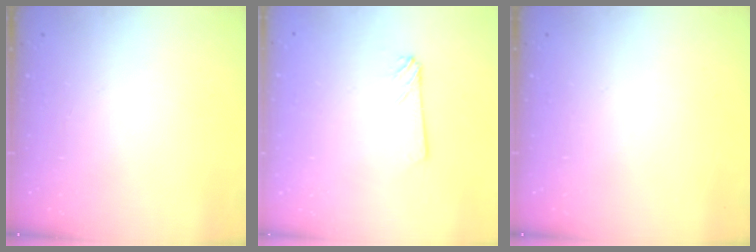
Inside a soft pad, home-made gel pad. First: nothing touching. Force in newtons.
{"total": 2.4, "press": 2.4, "slide": 0.3}
{"total": 0.0}